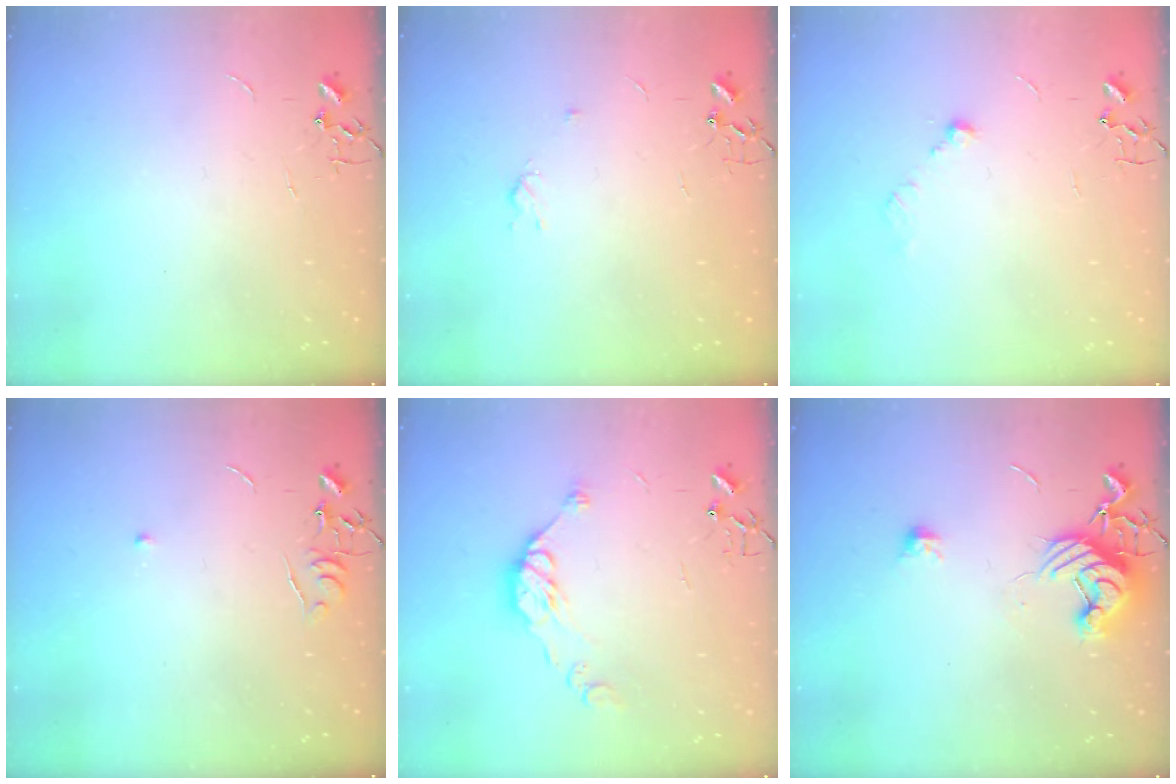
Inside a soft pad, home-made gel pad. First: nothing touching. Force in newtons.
{"total": 3.1, "press": 3.0, "slide": 0.5}
{"total": 6.1, "press": 6.0, "slide": 0.9}
{"total": 4.9, "press": 4.8, "slide": 0.7}
{"total": 10.5, "press": 10.5, "slide": 0.3}
{"total": 12.1, "press": 12.0, "slide": 0.4}